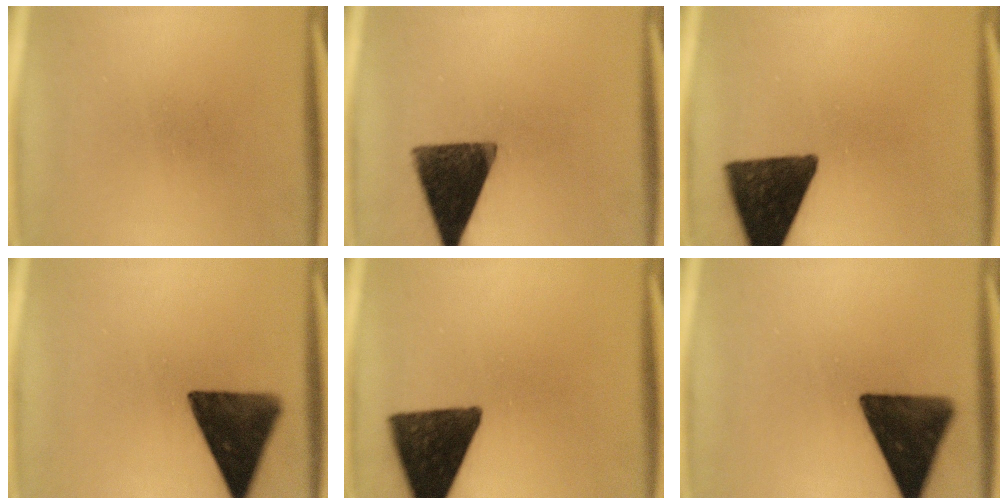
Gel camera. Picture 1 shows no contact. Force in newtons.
{"total": 13.8}
{"total": 14.9}
{"total": 13.0}
{"total": 14.9}
{"total": 14.6}